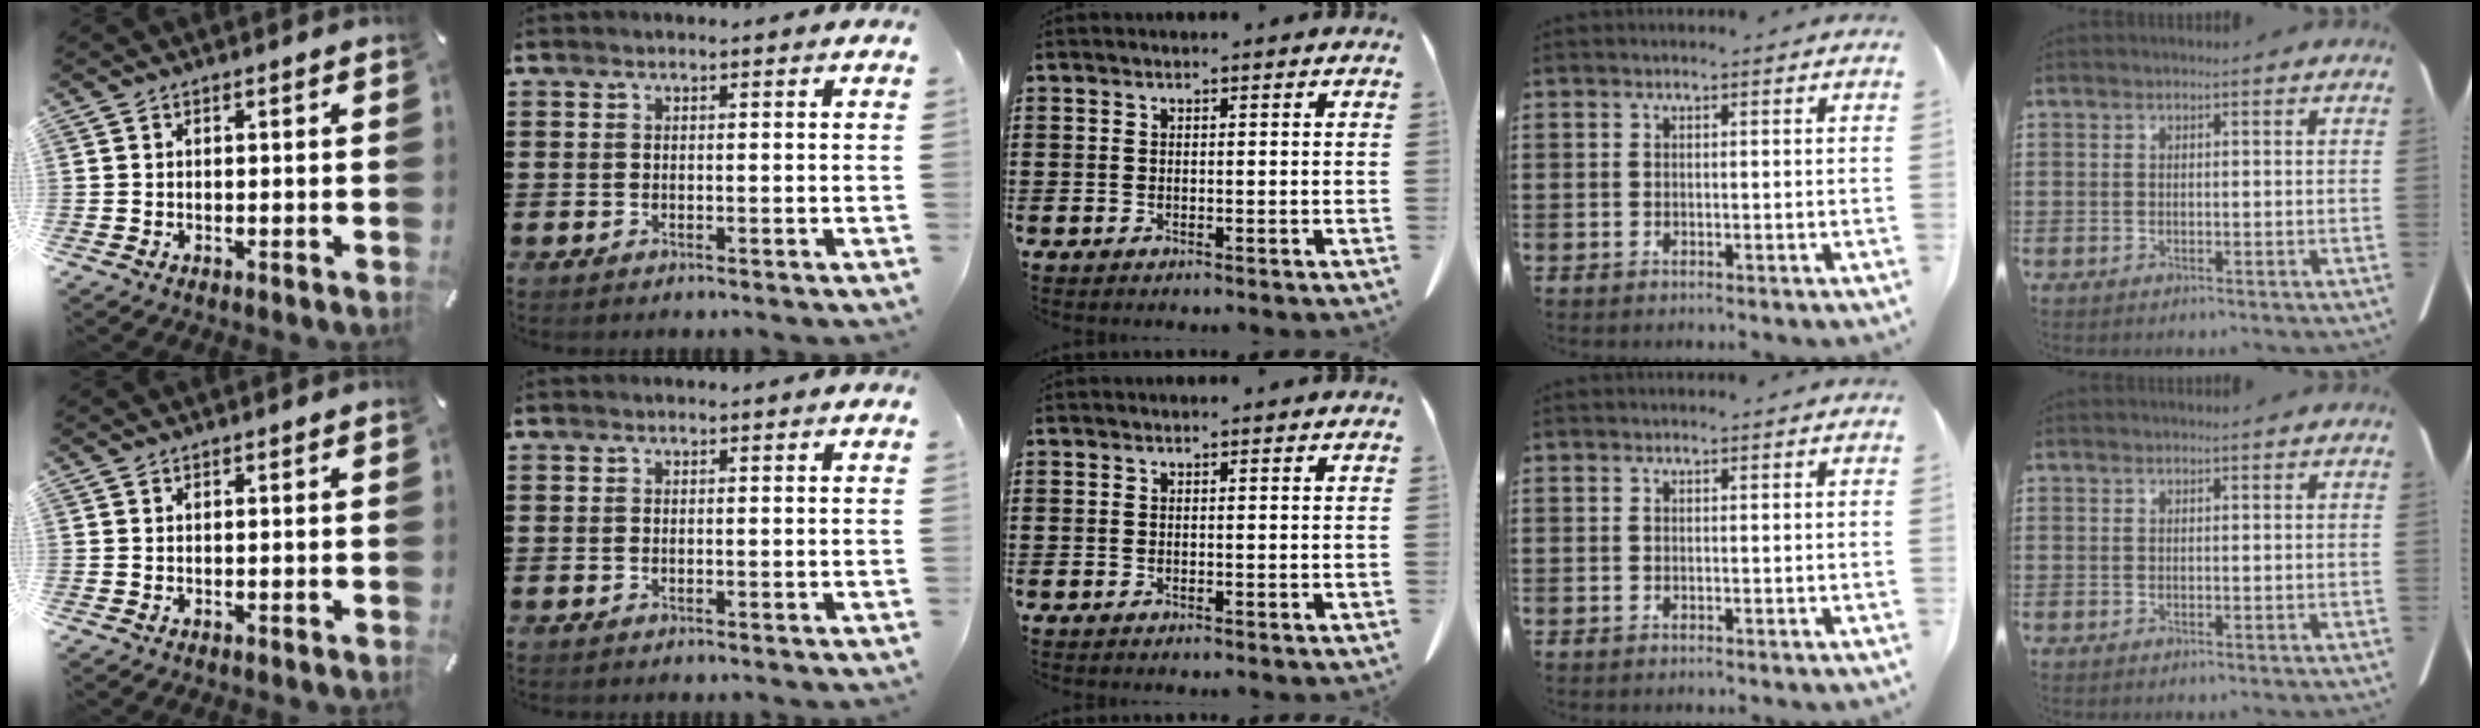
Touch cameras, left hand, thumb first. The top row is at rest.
{}